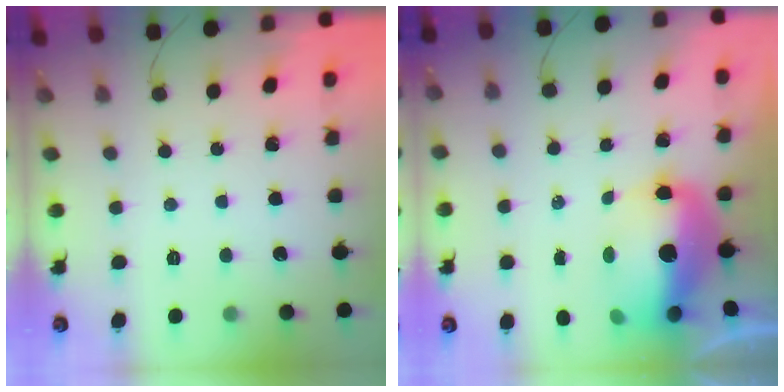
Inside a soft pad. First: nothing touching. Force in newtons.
{"total": 14.4, "press": 14.1, "slide": 2.7}